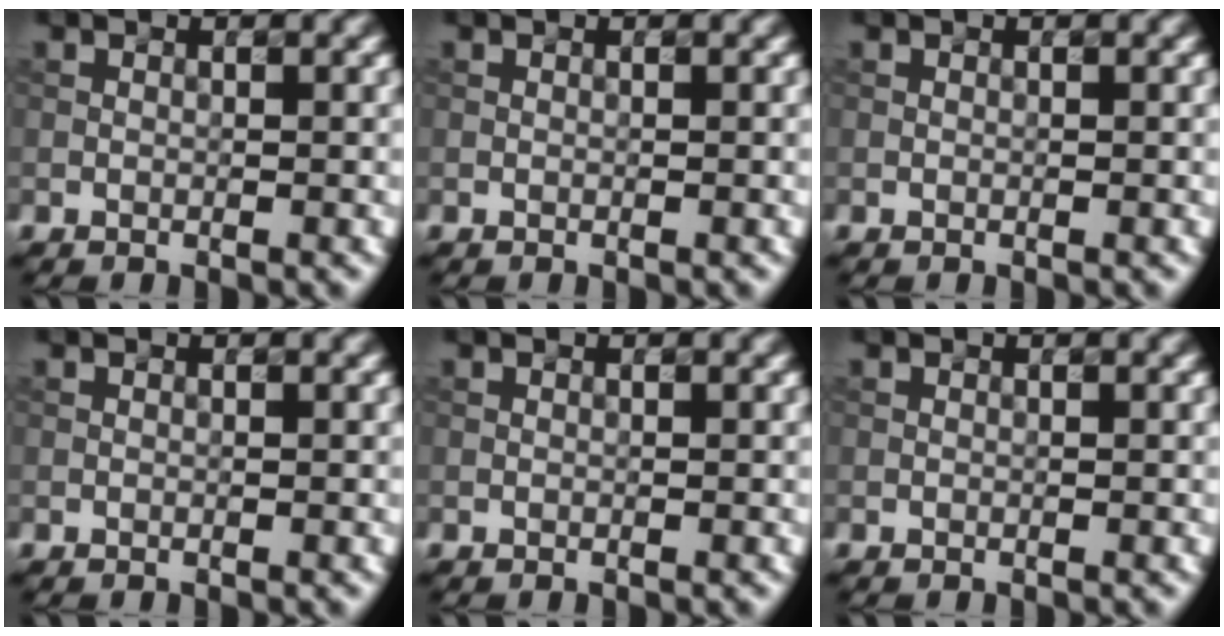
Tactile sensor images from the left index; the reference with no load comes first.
{"total": 0.0}
{"total": 0.0}
{"total": 0.0}
{"total": 0.0}
{"total": 0.0}